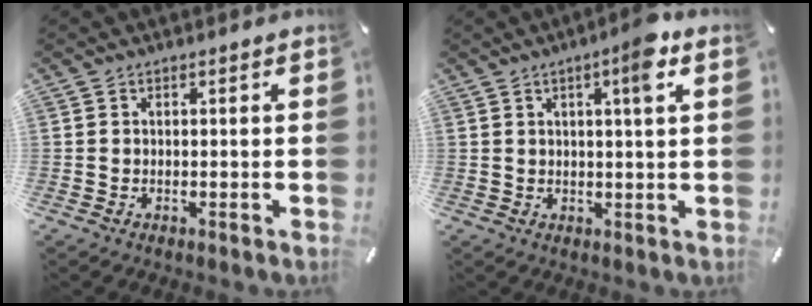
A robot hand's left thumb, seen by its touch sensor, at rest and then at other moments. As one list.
[{"total": 6.2, "force": [2.7, 0.5, 5.5], "torque": [-0.088, -0.006, 0.037]}]